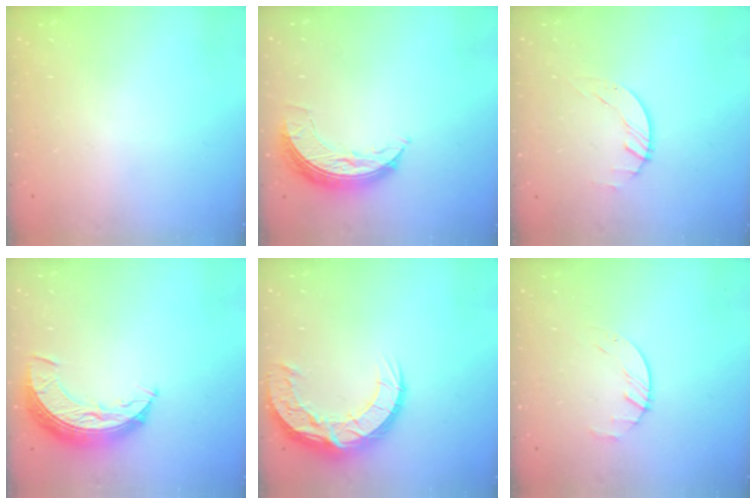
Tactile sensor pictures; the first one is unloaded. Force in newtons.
{"total": 7.7, "press": 7.7, "slide": 0.3}
{"total": 1.7, "press": 1.7, "slide": 0.1}
{"total": 10.5, "press": 10.5, "slide": 0.5}
{"total": 15.1, "press": 15.1, "slide": 1.2}
{"total": 2.2, "press": 2.2, "slide": 0.4}